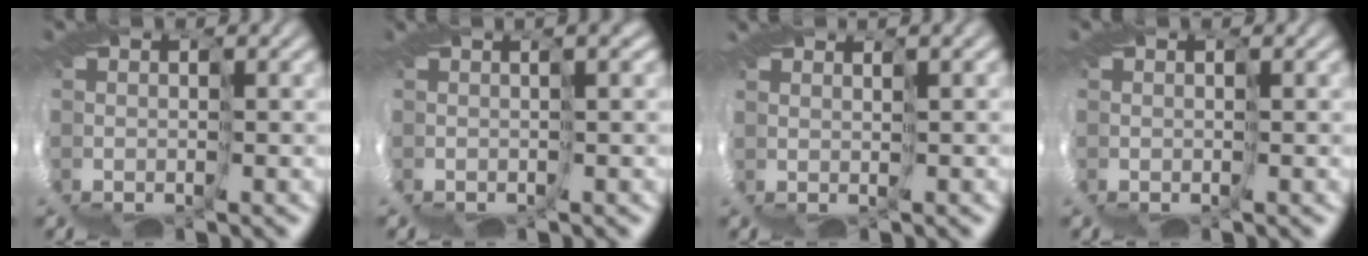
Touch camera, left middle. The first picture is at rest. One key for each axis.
{"total": 3.3, "fx": -0.8, "fy": -2.7, "fz": -1.7, "tx": 0.024, "ty": -0.007, "tz": 0.003}
{"total": 2.8, "fx": 1.4, "fy": -1.8, "fz": -1.5, "tx": 0.037, "ty": -0.002, "tz": 0.029}
{"total": 0.0}